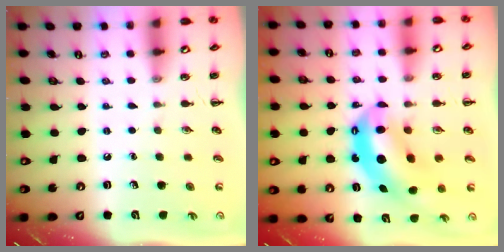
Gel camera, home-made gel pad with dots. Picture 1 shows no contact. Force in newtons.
{"total": 10.8, "press": 10.5, "slide": 2.6}